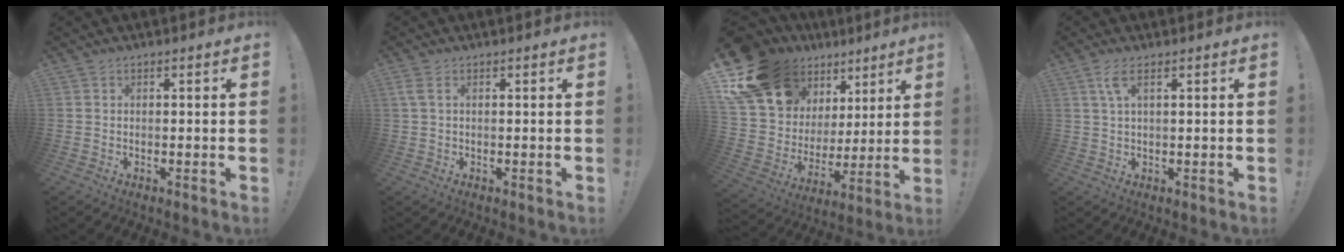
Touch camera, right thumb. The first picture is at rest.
{"total": 2.3, "force": [0.8, 0.7, 2.0], "torque": [-0.046, 0.004, 0.017]}
{"total": 20.1, "force": [13.3, 12.6, 8.2], "torque": [-0.147, -0.085, 0.273]}
{"total": 3.6, "force": [1.5, 0.3, 3.2], "torque": [-0.063, 0.001, 0.025]}